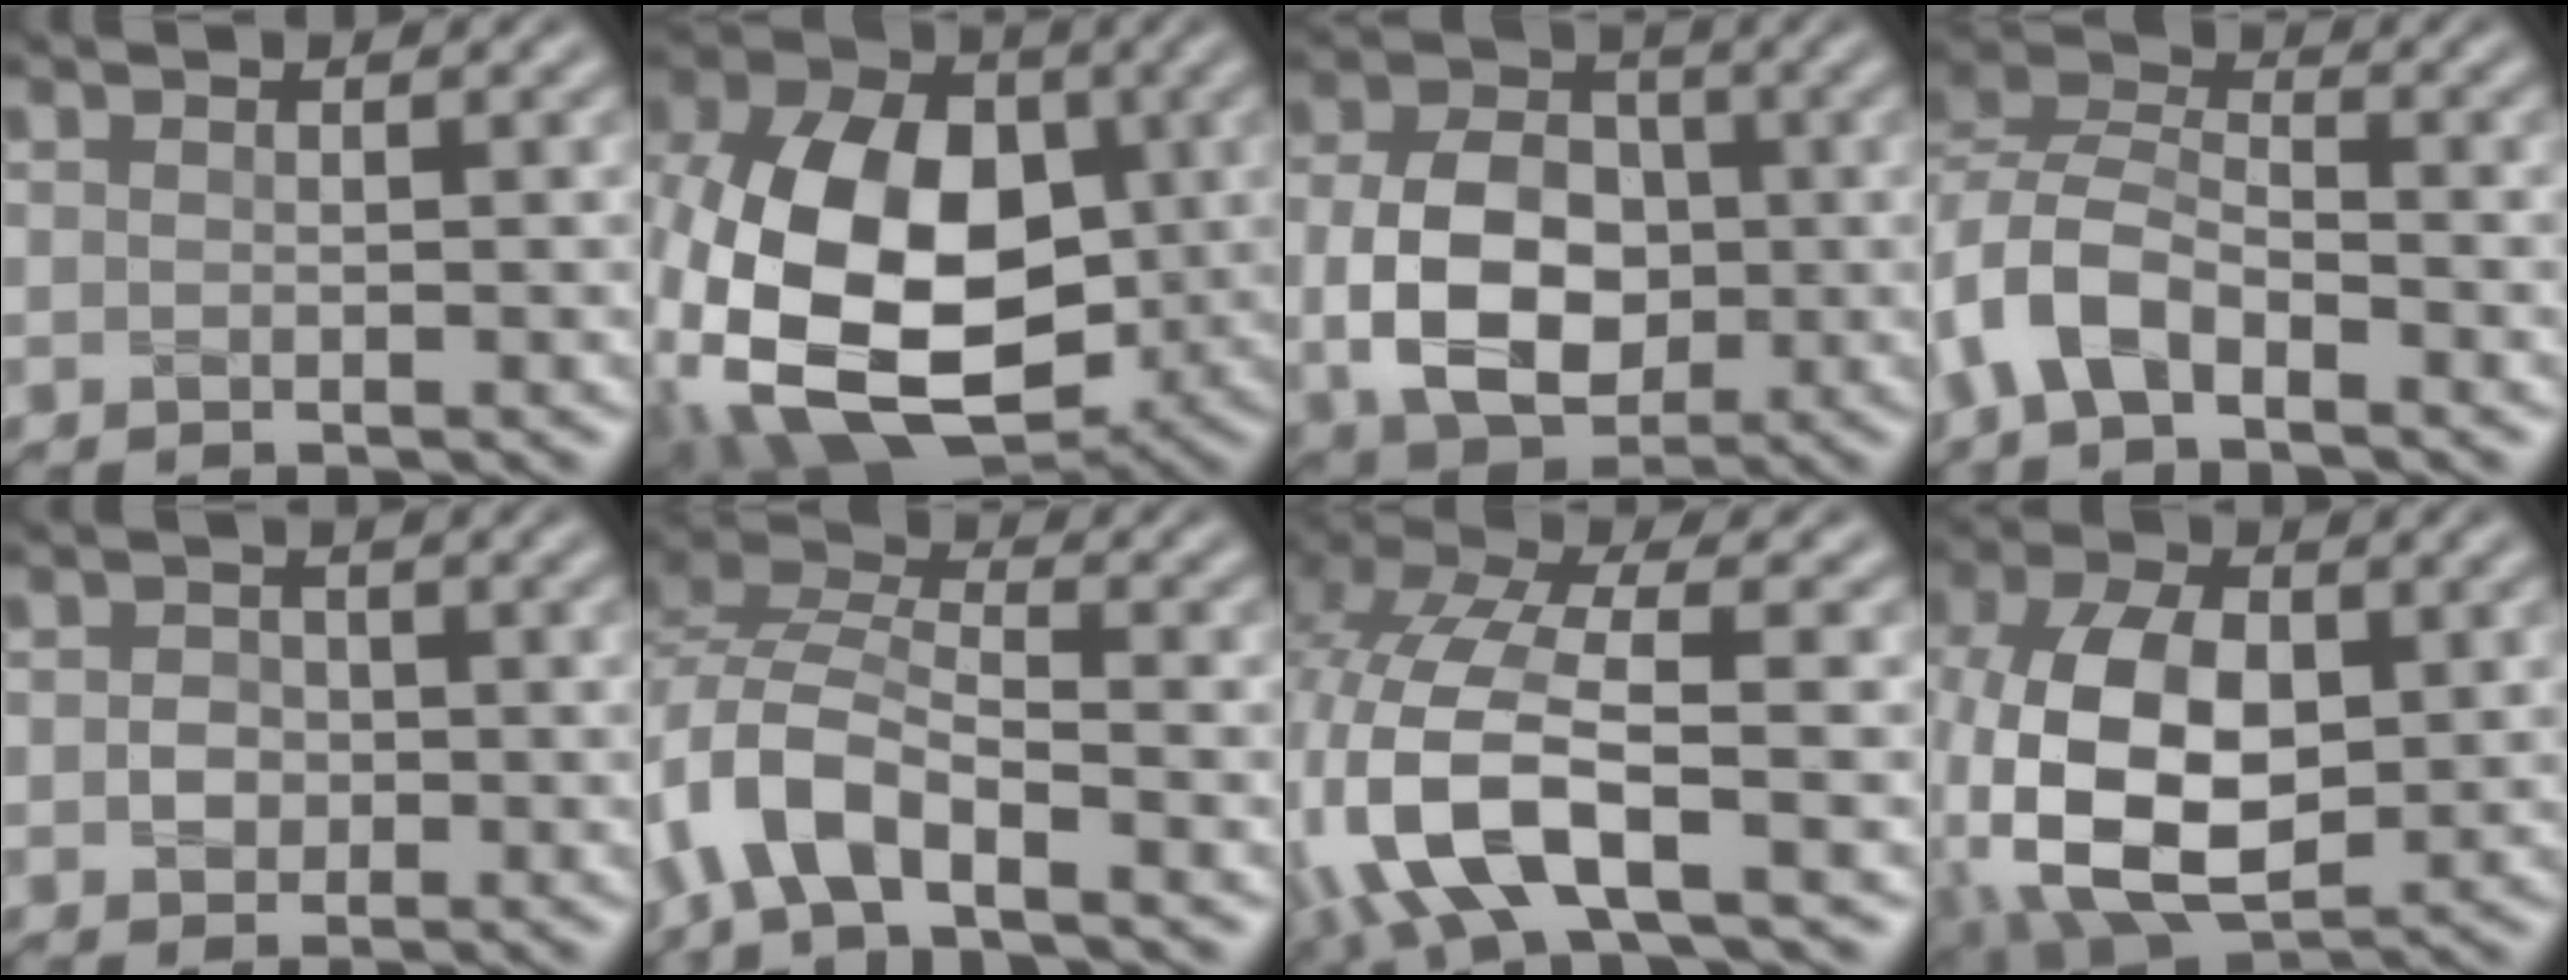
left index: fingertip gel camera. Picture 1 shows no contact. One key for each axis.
{"total": 15.1, "fx": -2.3, "fy": 10.2, "fz": 10.8, "tx": -0.230, "ty": -0.008, "tz": -0.051}
{"total": 8.6, "fx": -0.7, "fy": 6.2, "fz": 6.0, "tx": -0.121, "ty": -0.006, "tz": -0.011}
{"total": 5.4, "fx": -2.9, "fy": 3.0, "fz": 3.4, "tx": -0.064, "ty": 0.006, "tz": -0.071}
{"total": 1.9, "fx": -0.1, "fy": 1.7, "fz": 0.7, "tx": 0.005, "ty": -0.001, "tz": -0.011}
{"total": 6.5, "fx": -3.9, "fy": 2.8, "fz": 4.5, "tx": -0.086, "ty": 0.008, "tz": -0.086}
{"total": 9.3, "fx": -3.3, "fy": 3.6, "fz": 8.0, "tx": -0.182, "ty": 0.004, "tz": -0.074}
{"total": 12.3, "fx": -1.3, "fy": 7.5, "fz": 9.7, "tx": -0.220, "ty": -0.010, "tz": -0.025}